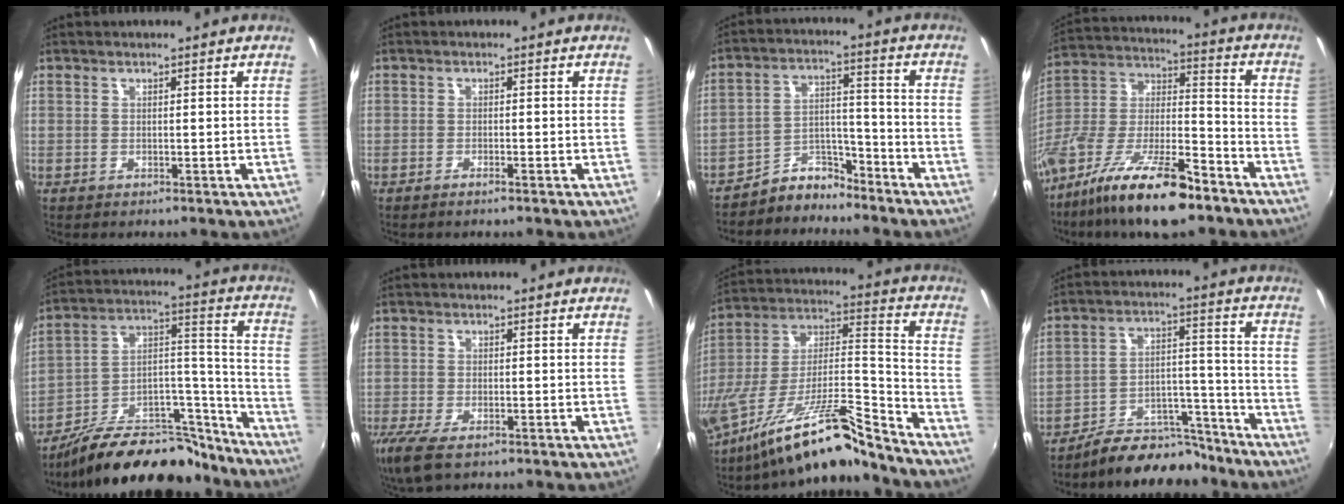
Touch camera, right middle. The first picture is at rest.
{"total": 1.4, "force": [-1.1, -0.1, 0.8], "torque": [-0.022, -0.001, -0.023]}
{"total": 6.8, "force": [-6.3, 2.3, 0.8], "torque": [-0.011, 0.029, -0.116]}
{"total": 20.4, "force": [-13.9, 5.4, 13.8], "torque": [-0.269, -0.017, -0.251]}
{"total": 25.6, "force": [-20.9, 9.2, 11.5], "torque": [-0.177, 0.047, -0.302]}
{"total": 7.1, "force": [-4.5, 2.4, 5.0], "torque": [-0.116, -0.033, -0.082]}
{"total": 21.8, "force": [-17.7, 2.1, 12.5], "torque": [-0.218, -0.030, -0.306]}
{"total": 13.3, "force": [-11.7, 4.7, 4.0], "torque": [-0.072, 0.035, -0.167]}